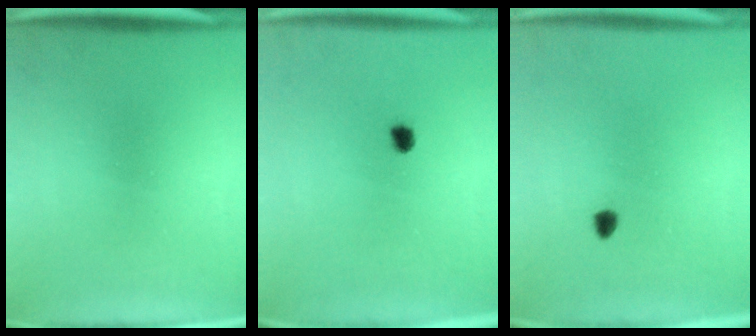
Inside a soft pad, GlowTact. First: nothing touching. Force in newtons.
{"total": 1.7}
{"total": 0.9}